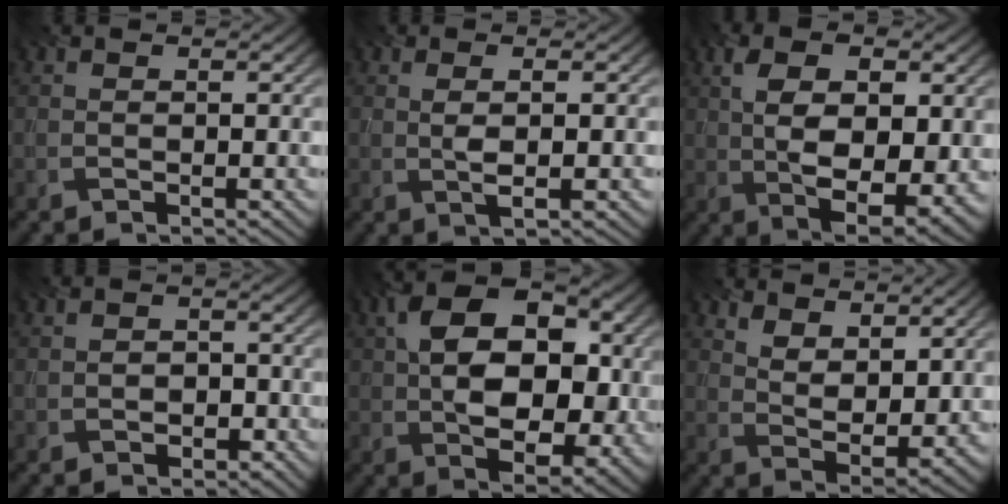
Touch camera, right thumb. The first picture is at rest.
{"total": 2.2, "force": [0.2, 0.5, 2.1], "torque": [-0.048, 0.001, 0.005]}
{"total": 11.0, "force": [1.2, 5.8, 9.3], "torque": [-0.172, -0.007, 0.022]}
{"total": 1.7, "force": [-0.8, 1.4, 0.5], "torque": [-0.006, 0.001, -0.012]}
{"total": 12.3, "force": [1.4, 7.7, 9.6], "torque": [-0.165, 0.006, 0.020]}
{"total": 6.3, "force": [4.1, 3.0, 3.8], "torque": [-0.086, -0.012, 0.081]}